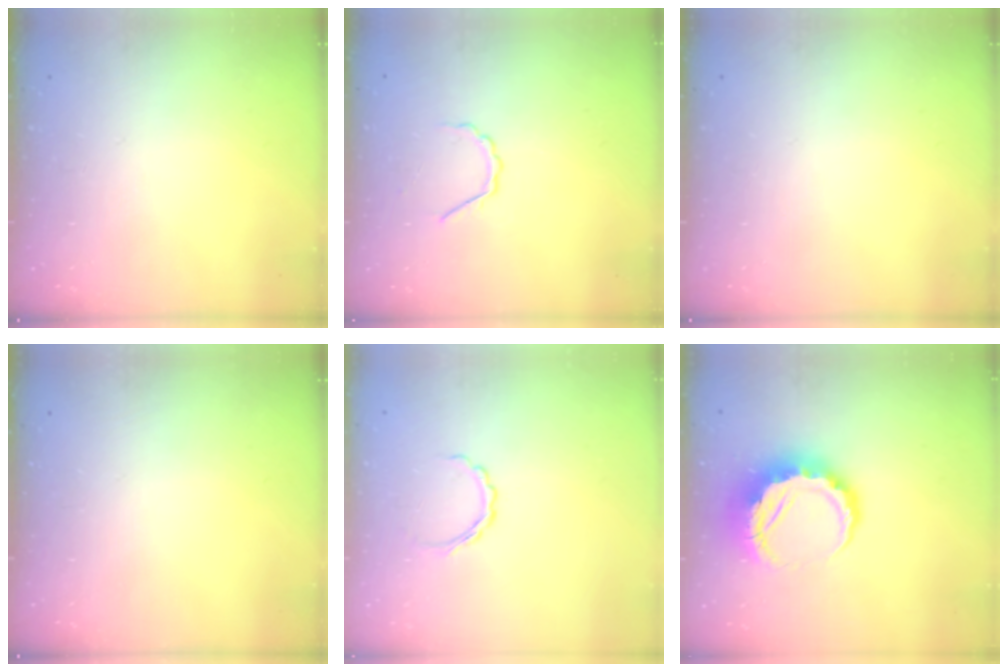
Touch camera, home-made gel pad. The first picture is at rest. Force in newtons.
{"total": 3.6, "press": 3.5, "slide": 0.8}
{"total": 0.0}
{"total": 0.0}
{"total": 3.2, "press": 3.1, "slide": 0.8}
{"total": 9.8, "press": 9.6, "slide": 2.1}